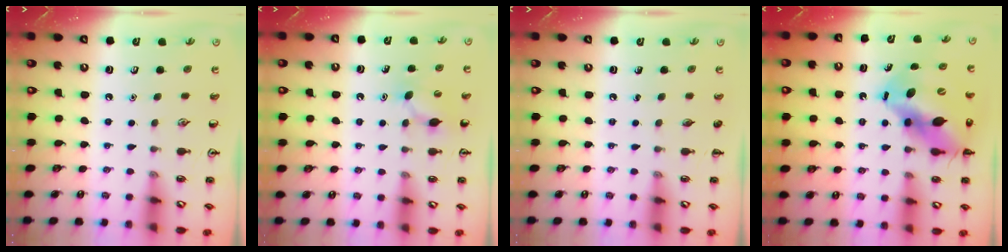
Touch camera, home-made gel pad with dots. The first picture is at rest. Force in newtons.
{"total": 5.5, "press": 5.3, "slide": 1.6}
{"total": 0.0}
{"total": 14.5, "press": 14.0, "slide": 3.5}